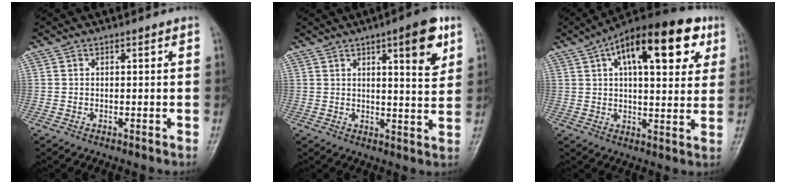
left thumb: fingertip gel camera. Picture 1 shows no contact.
{"total": 9.6, "force": [4.6, 2.4, 8.0], "torque": [-0.095, -0.021, 0.059]}
{"total": 20.8, "force": [8.9, 8.9, 16.6], "torque": [-0.225, 0.005, 0.130]}